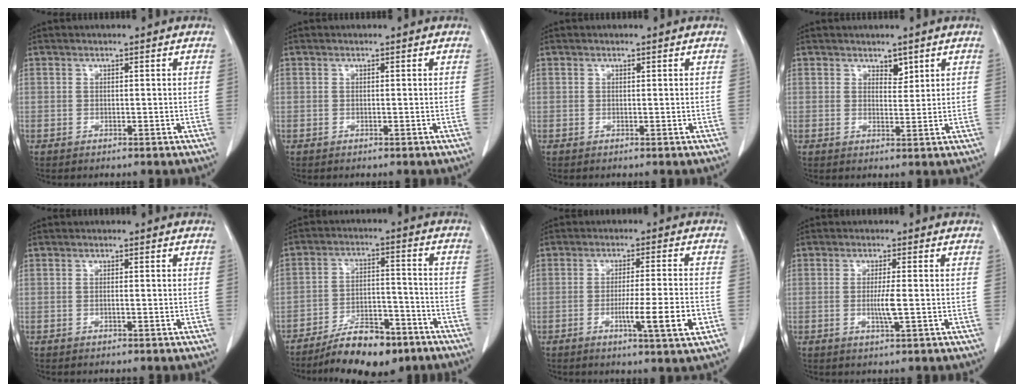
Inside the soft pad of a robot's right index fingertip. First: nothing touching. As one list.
[{"total": 0.0}, {"total": 0.0}, {"total": 2.0, "force": [1.5, 1.0, 0.9], "torque": [-0.011, -0.004, 0.025]}, {"total": 0.6, "force": [-0.2, 0.0, 0.6], "torque": [-0.012, 0.001, -0.004]}, {"total": 11.9, "force": [-9.0, 4.2, 6.5], "torque": [-0.100, 0.012, -0.147]}, {"total": 8.2, "force": [-2.7, -0.5, 7.7], "torque": [-0.119, -0.016, -0.043]}, {"total": 3.4, "force": [-0.5, -0.1, 3.4], "torque": [-0.068, -0.007, -0.010]}]